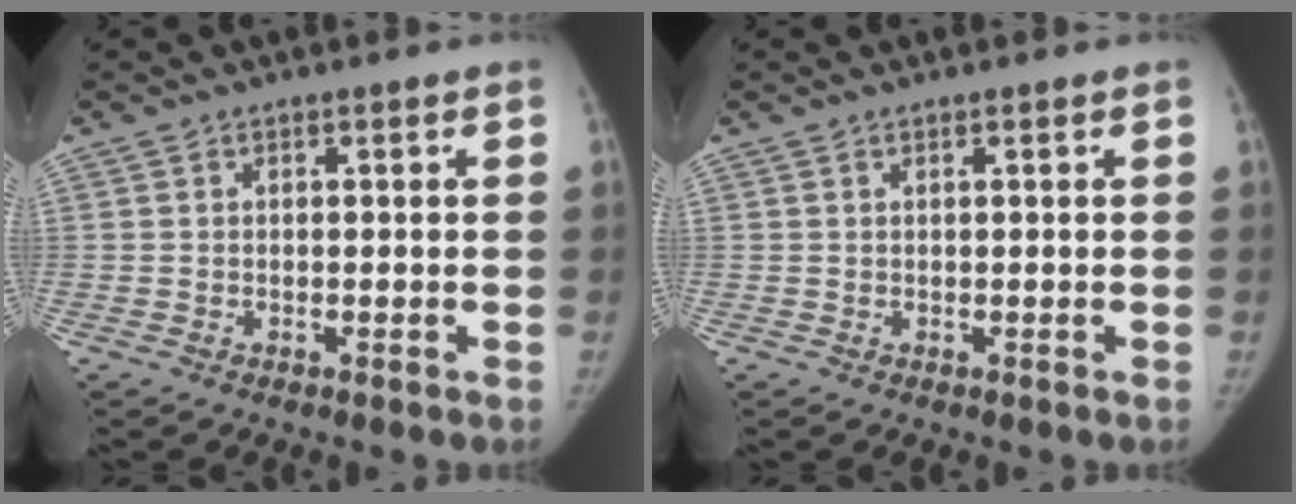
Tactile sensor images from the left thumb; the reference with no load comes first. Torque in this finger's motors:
{"motor_torque": [-0.01, 0.09, -0.04, 0.10, 0.00]}